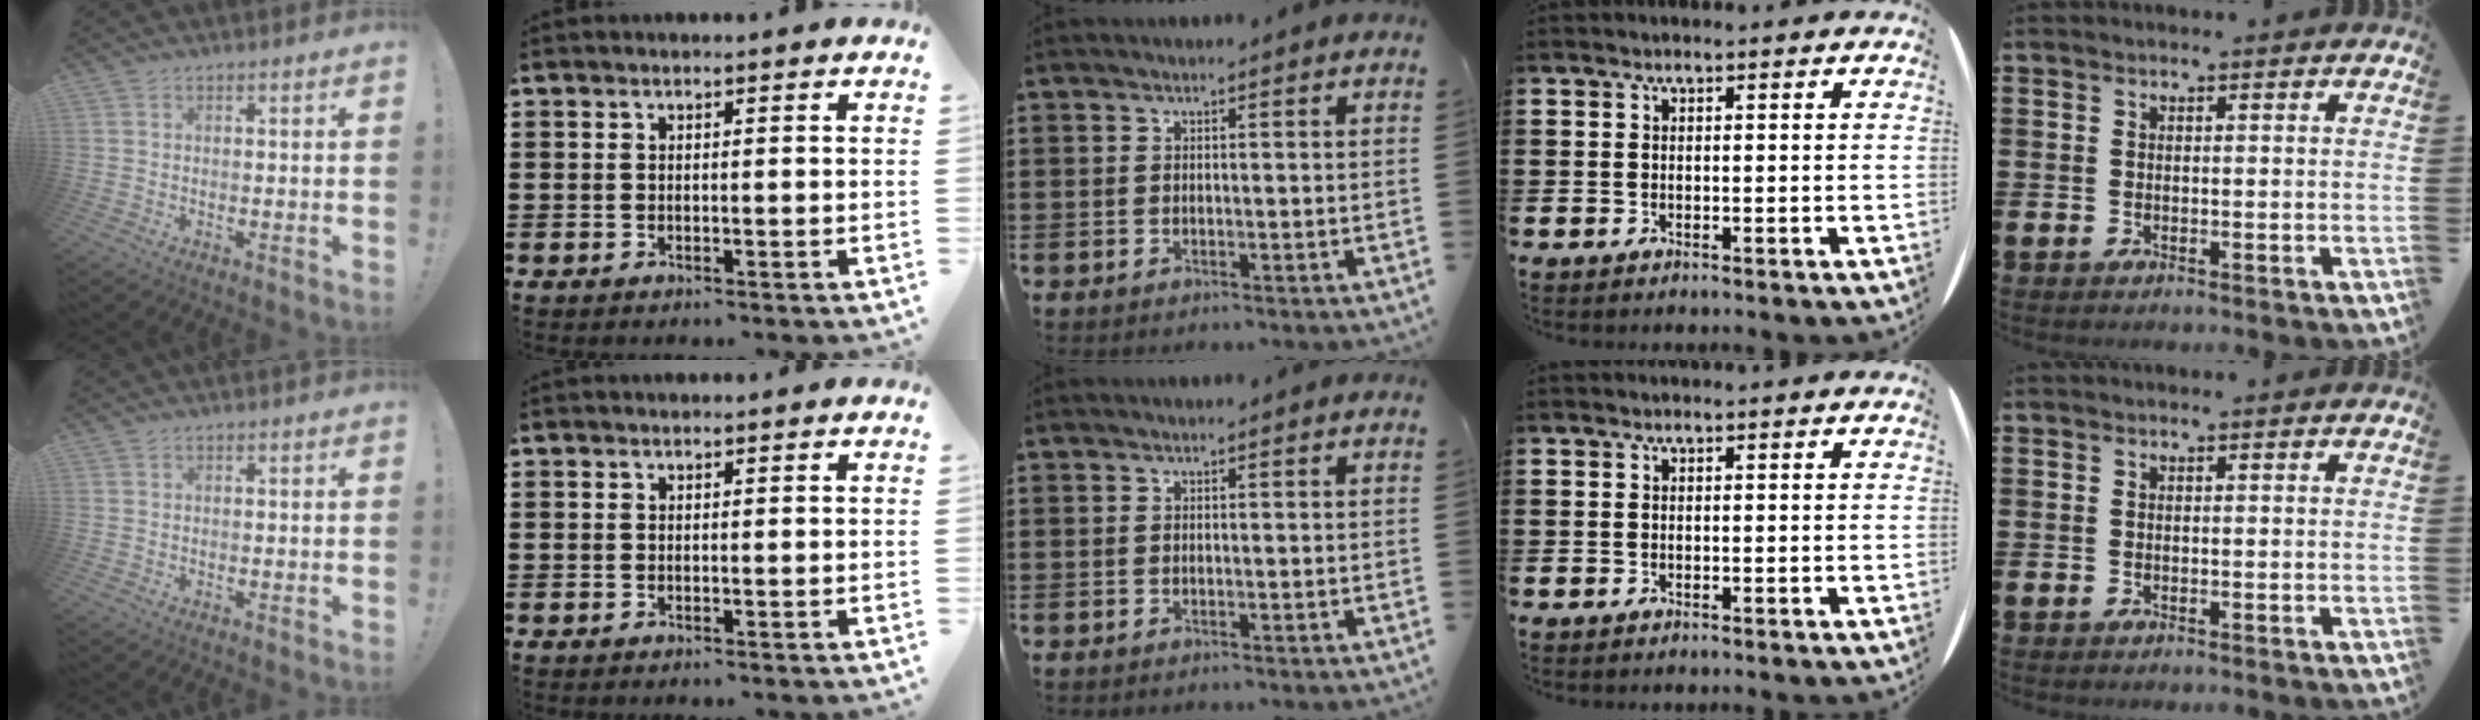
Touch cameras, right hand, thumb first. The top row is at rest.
{}